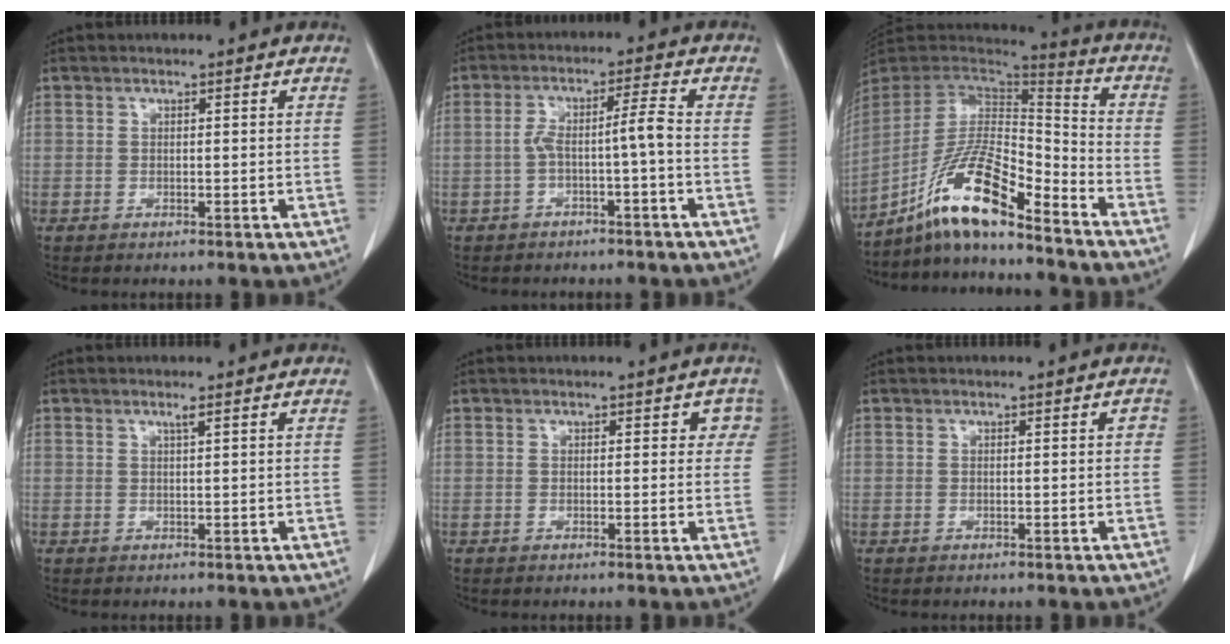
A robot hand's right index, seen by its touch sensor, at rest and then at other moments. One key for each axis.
{"total": 4.5, "fx": -1.5, "fy": -0.2, "fz": 4.2, "tx": -0.082, "ty": 0.023, "tz": -0.021}
{"total": 14.8, "fx": -10.3, "fy": 2.1, "fz": 10.5, "tx": -0.198, "ty": 0.008, "tz": -0.188}
{"total": 0.8, "fx": 0.5, "fy": -0.2, "fz": 0.6, "tx": -0.018, "ty": -0.003, "tz": 0.013}
{"total": 2.3, "fx": 0.7, "fy": 1.6, "fz": 1.4, "tx": 0.001, "ty": 0.012, "tz": 0.003}
{"total": 0.7, "fx": 0.1, "fy": 0.3, "fz": 0.6, "tx": -0.005, "ty": 0.004, "tz": 0.002}